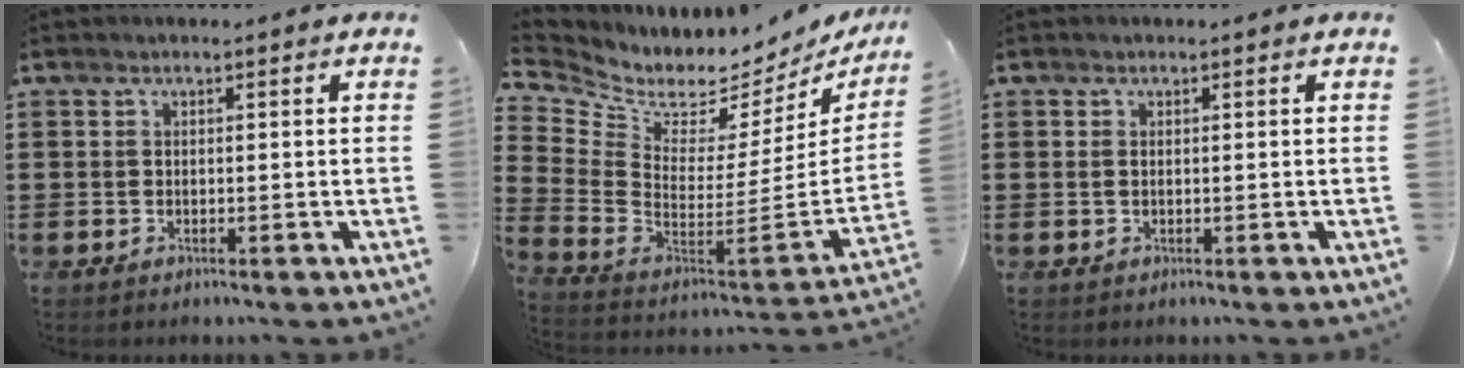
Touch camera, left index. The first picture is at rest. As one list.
[{"total": 3.1, "force": [2.7, 1.4, 0.7], "torque": [-0.044, -0.051, 0.038]}, {"total": 0.8, "force": [0.0, 0.4, 0.7], "torque": [-0.016, 0.001, 0.000]}]